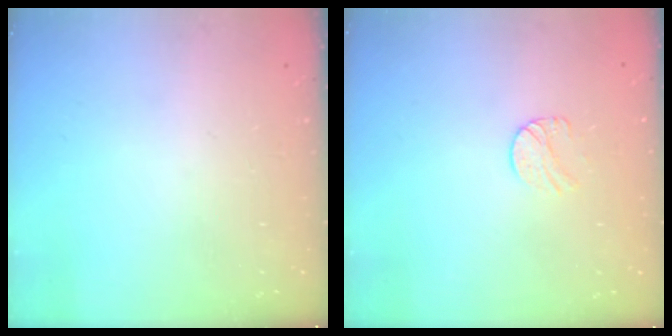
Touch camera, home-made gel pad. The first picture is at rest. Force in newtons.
{"total": 7.4, "press": 7.3, "slide": 0.6}